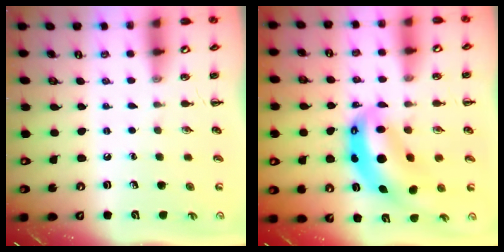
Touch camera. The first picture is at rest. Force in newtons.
{"total": 10.6, "press": 10.3, "slide": 2.6}